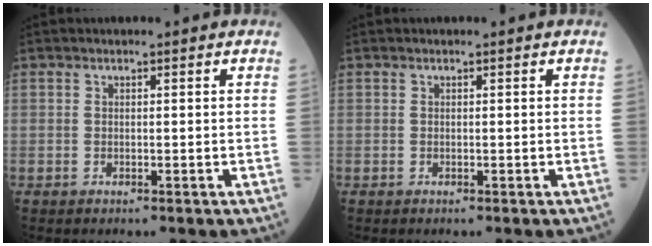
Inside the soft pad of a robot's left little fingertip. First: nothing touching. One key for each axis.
{"total": 0.0}